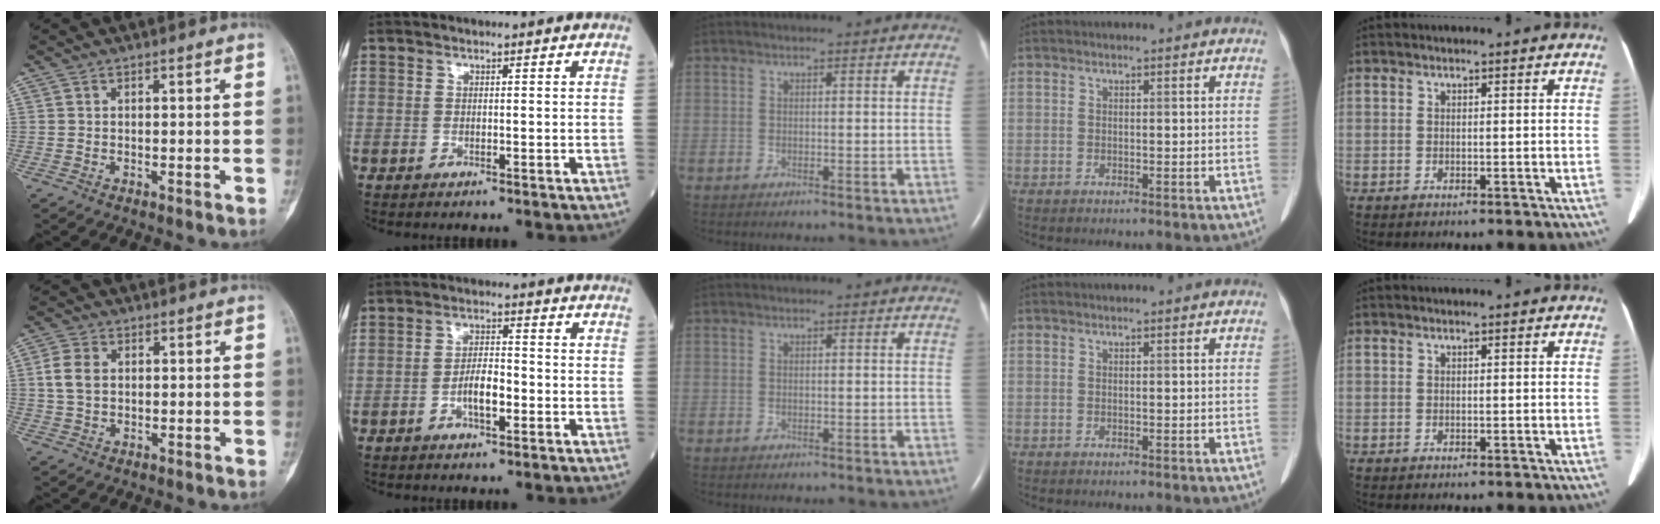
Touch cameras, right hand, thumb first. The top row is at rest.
{"thumb": {"total": 4.8, "force": [0.8, 3.4, 3.4], "torque": [-0.066, 0.004, 0.014]}, "index": {"total": 4.5, "force": [-1.5, 1.5, 4.0], "torque": [-0.073, 0.008, -0.029]}}